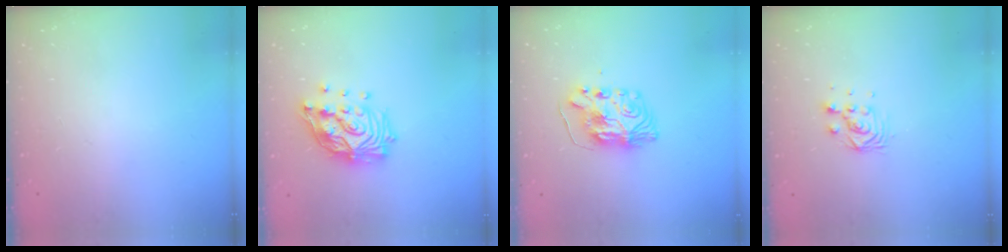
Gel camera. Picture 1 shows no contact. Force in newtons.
{"total": 16.7, "press": 16.6, "slide": 1.1}
{"total": 8.1, "press": 8.1, "slide": 0.9}
{"total": 4.7, "press": 4.6, "slide": 0.6}